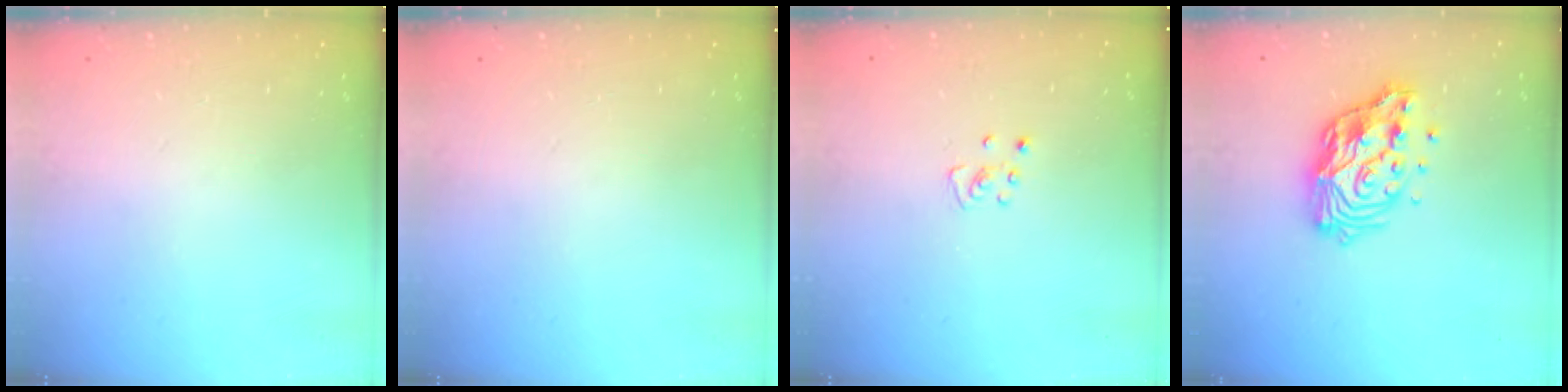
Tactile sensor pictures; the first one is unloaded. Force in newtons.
{"total": 0.0}
{"total": 3.4, "press": 3.4, "slide": 0.3}
{"total": 14.9, "press": 14.8, "slide": 1.5}